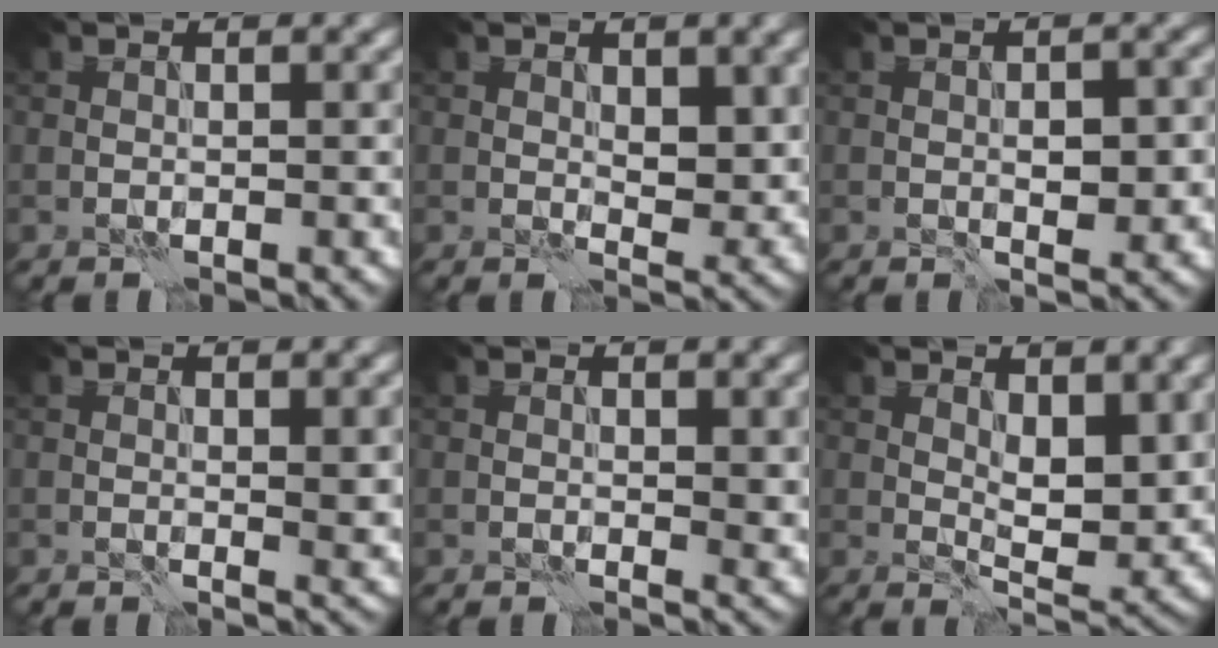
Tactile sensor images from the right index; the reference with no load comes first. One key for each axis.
{"total": 2.8, "fx": 0.9, "fy": 1.4, "fz": 2.2, "tx": -0.030, "ty": -0.008, "tz": 0.016}
{"total": 3.3, "fx": -0.3, "fy": 1.5, "fz": 3.0, "tx": -0.041, "ty": 0.001, "tz": -0.001}
{"total": 1.8, "fx": 0.3, "fy": 0.4, "fz": 1.7, "tx": -0.021, "ty": -0.004, "tz": 0.004}
{"total": 1.4, "fx": 0.5, "fy": 0.7, "fz": 1.2, "tx": -0.009, "ty": -0.004, "tz": 0.009}
{"total": 5.4, "fx": 1.8, "fy": 2.6, "fz": 4.3, "tx": -0.069, "ty": -0.014, "tz": 0.035}